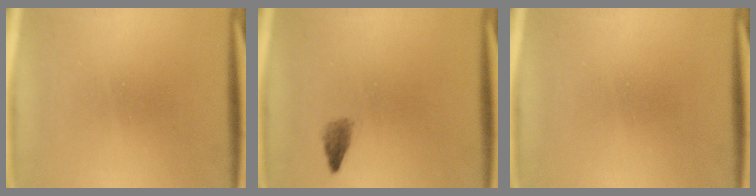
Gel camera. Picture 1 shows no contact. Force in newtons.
{"total": 1.5}
{"total": 0.0}